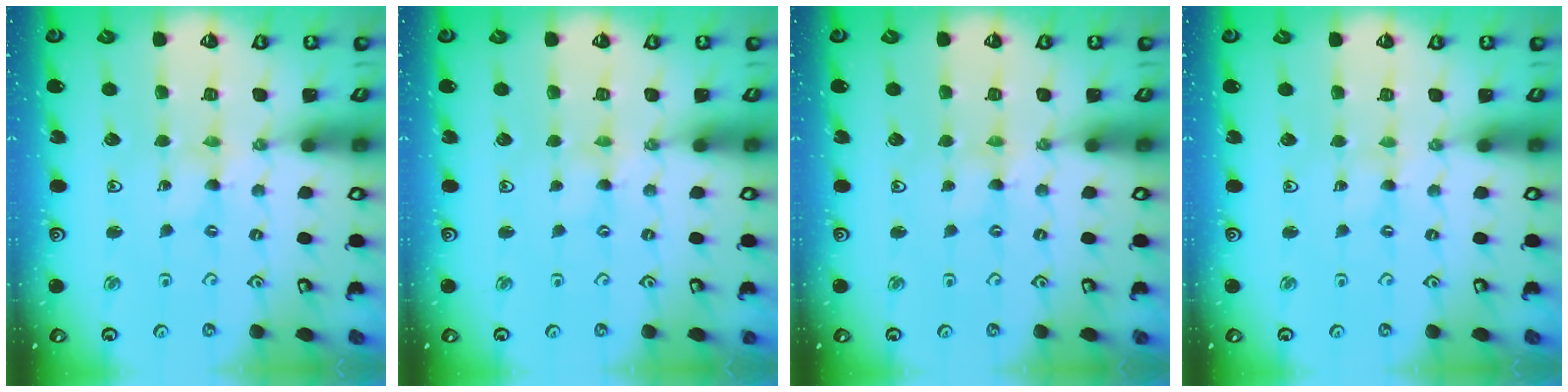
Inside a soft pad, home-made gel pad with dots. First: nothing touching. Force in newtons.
{"total": 0.7, "press": 0.7, "slide": 0.1}
{"total": 0.0}
{"total": 0.0}